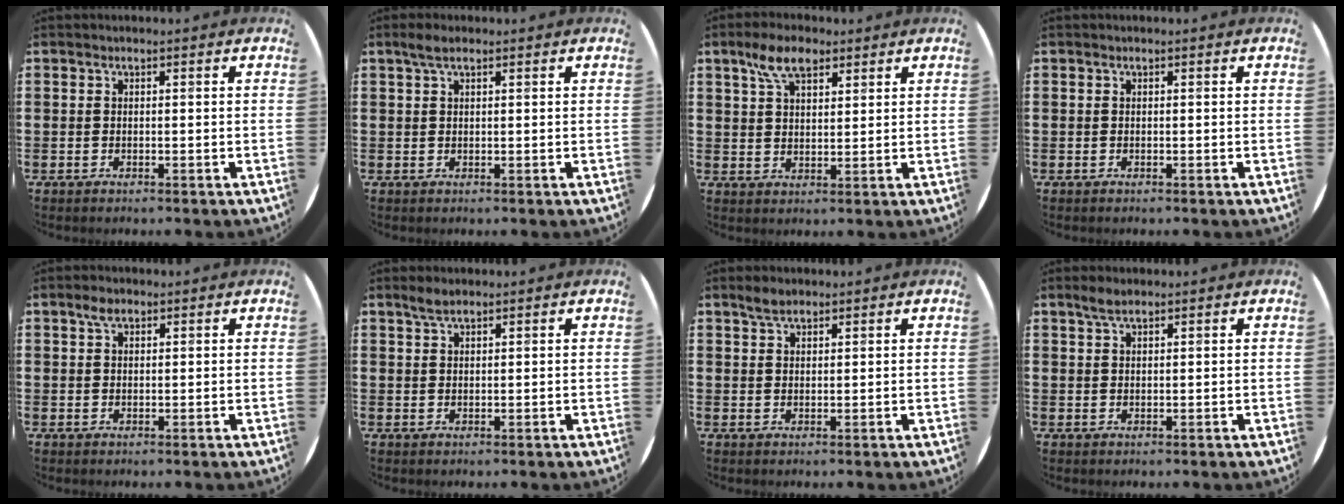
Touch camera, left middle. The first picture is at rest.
{"total": 2.0, "force": [1.3, 0.6, 1.3], "torque": [-0.029, 0.004, 0.023]}
{"total": 6.0, "force": [3.9, 2.9, 3.5], "torque": [-0.063, 0.002, 0.068]}
{"total": 0.0}
{"total": 2.1, "force": [1.4, 1.1, 1.1], "torque": [-0.018, 0.001, 0.025]}
{"total": 2.0, "force": [1.7, 0.5, 1.1], "torque": [-0.023, 0.003, 0.030]}
{"total": 2.2, "force": [1.9, 0.9, 0.8], "torque": [-0.011, 0.000, 0.035]}
{"total": 2.2, "force": [1.7, 0.6, 1.2], "torque": [-0.027, 0.004, 0.031]}